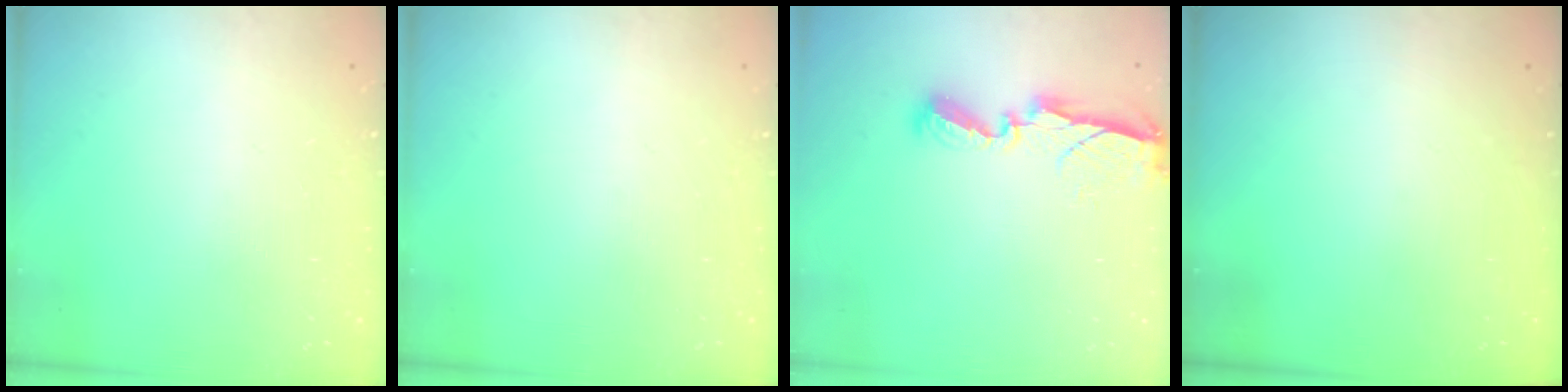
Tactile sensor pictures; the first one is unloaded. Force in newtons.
{"total": 0.0}
{"total": 7.4, "press": 7.4, "slide": 0.2}
{"total": 0.0}